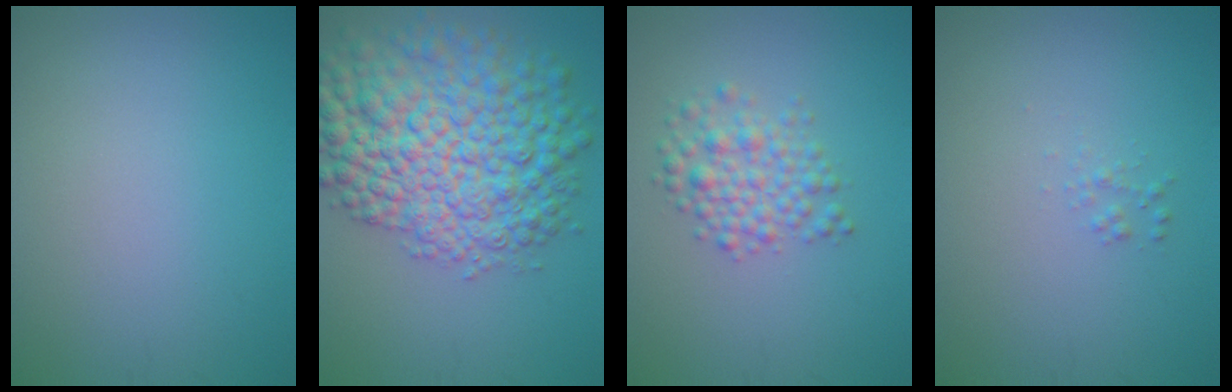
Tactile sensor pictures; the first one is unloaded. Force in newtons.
{"total": 11.3, "press": 11.3, "slide": 0.3}
{"total": 3.2, "press": 3.2, "slide": 0.0}
{"total": 0.7, "press": 0.7, "slide": 0.0}